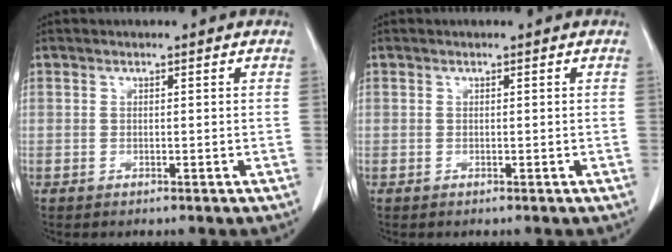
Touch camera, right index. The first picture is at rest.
{"total": 0.0}